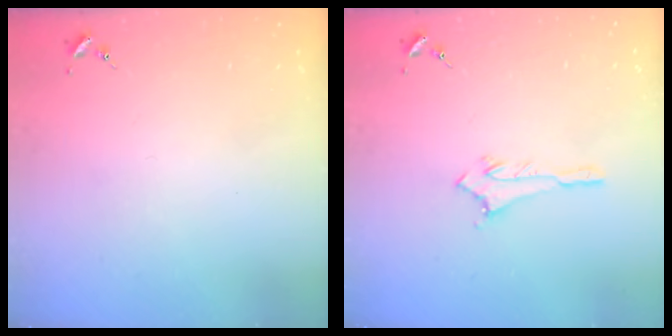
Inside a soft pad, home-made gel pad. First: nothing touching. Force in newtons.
{"total": 2.9, "press": 2.9, "slide": 0.2}